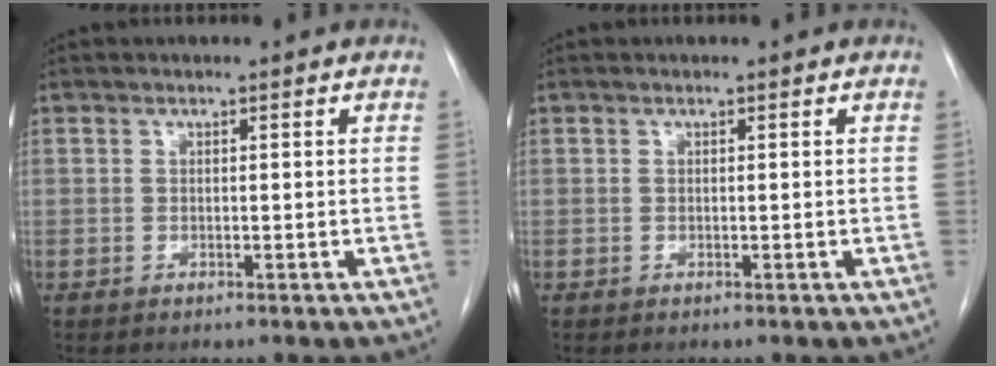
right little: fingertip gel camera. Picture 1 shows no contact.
{"total": 0.0}